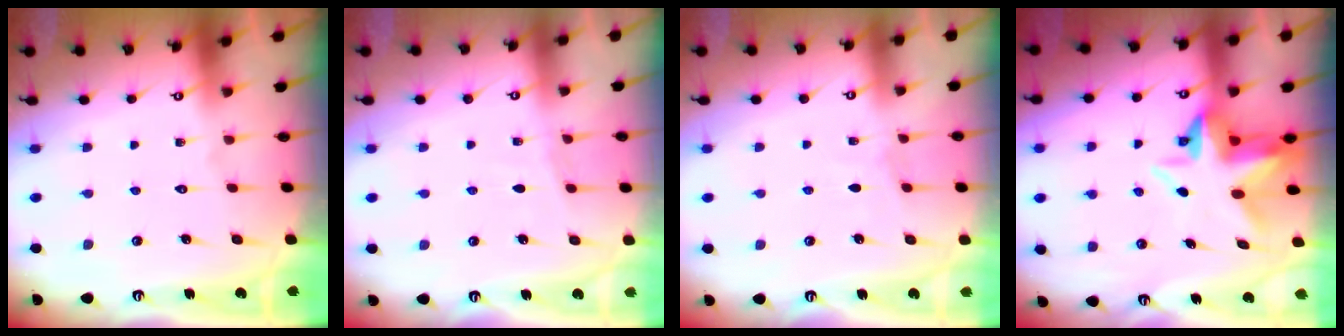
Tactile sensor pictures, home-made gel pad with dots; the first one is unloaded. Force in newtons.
{"total": 2.4, "press": 2.4, "slide": 0.4}
{"total": 2.3, "press": 2.3, "slide": 0.3}
{"total": 6.4, "press": 6.2, "slide": 1.5}